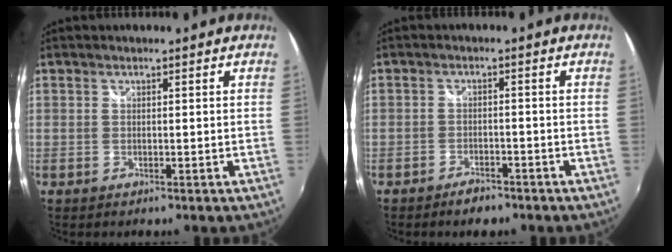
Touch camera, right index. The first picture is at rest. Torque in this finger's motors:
{"motor_torque": [0.53, -0.51, 0.08, 0.02]}